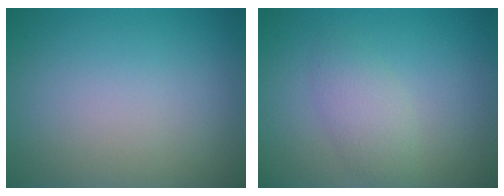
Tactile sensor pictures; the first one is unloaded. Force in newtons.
{"total": 2.4, "press": 2.4, "slide": 0.1}